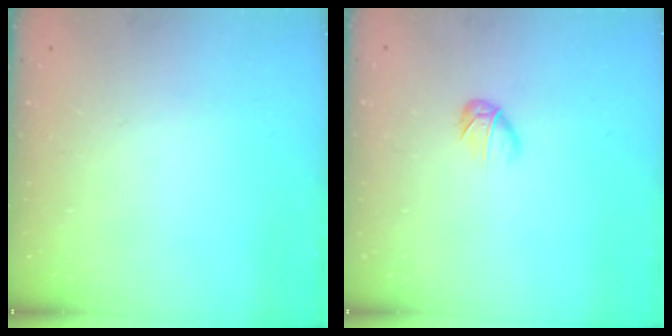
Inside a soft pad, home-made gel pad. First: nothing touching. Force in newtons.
{"total": 3.3, "press": 3.2, "slide": 0.9}